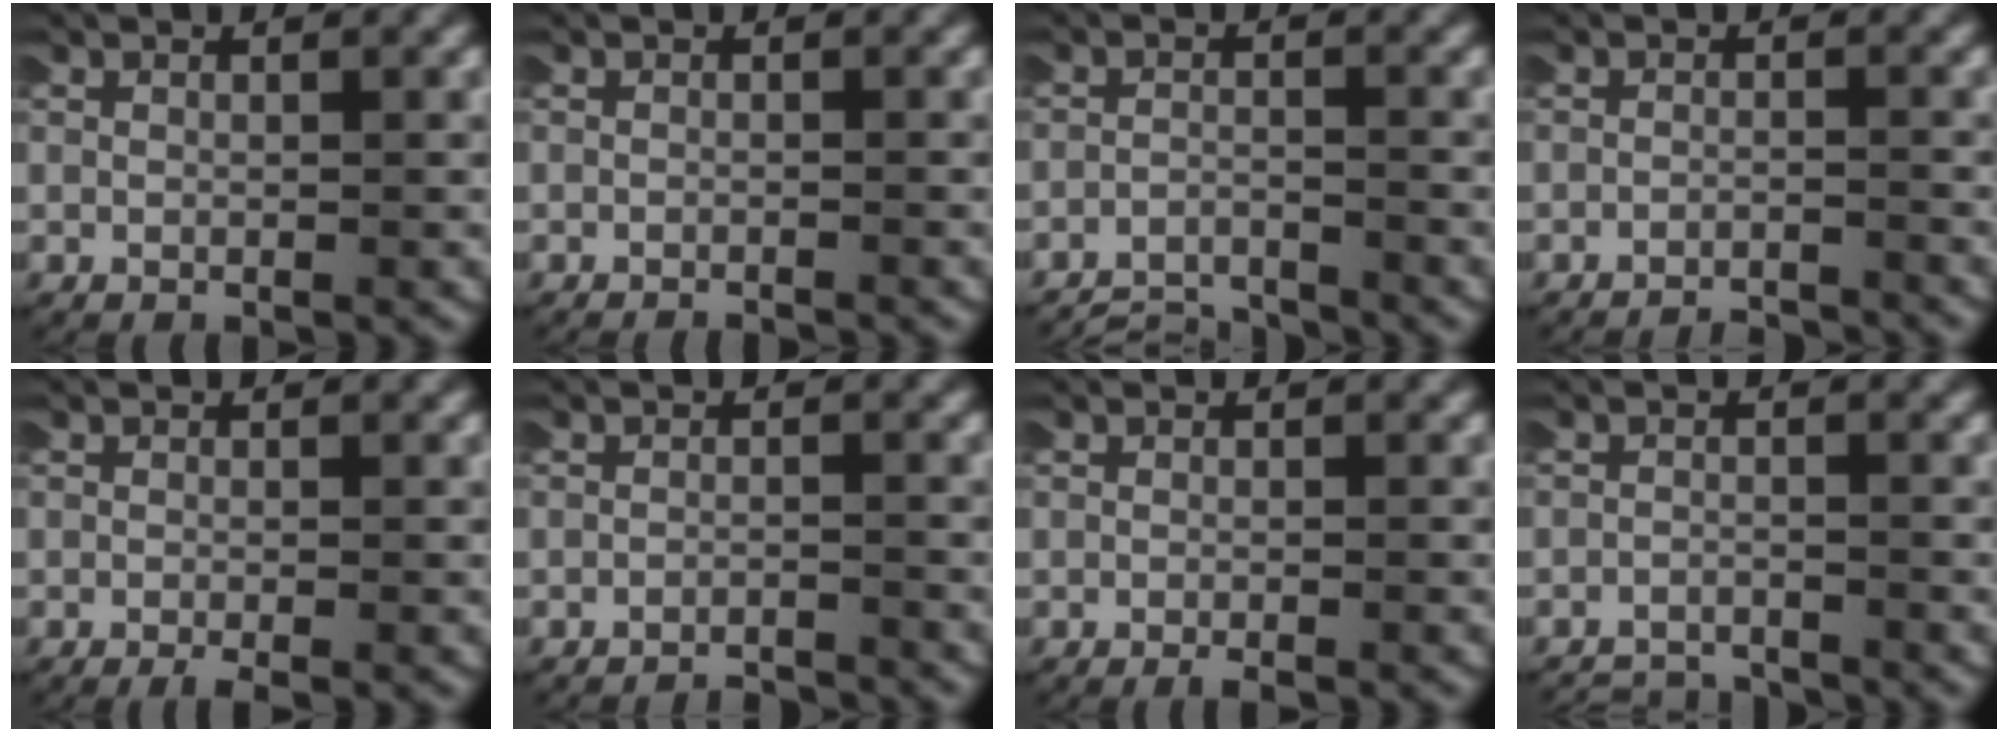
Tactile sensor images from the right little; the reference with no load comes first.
{"total": 1.7, "force": [-1.7, 0.1, 0.0], "torque": [-0.002, -0.006, -0.024]}
{"total": 4.7, "force": [-4.6, 0.8, 0.5], "torque": [-0.011, -0.021, -0.072]}
{"total": 4.3, "force": [-4.3, 0.5, 0.0], "torque": [0.001, -0.016, -0.065]}
{"total": 1.4, "force": [-1.2, 0.2, 0.8], "torque": [-0.015, -0.006, -0.016]}
{"total": 3.8, "force": [-3.8, 0.4, -0.1], "torque": [0.001, -0.015, -0.057]}
{"total": 1.0, "force": [-0.9, 0.0, 0.4], "torque": [-0.010, -0.005, -0.013]}
{"total": 3.6, "force": [-3.5, 0.4, 0.2], "torque": [-0.007, -0.016, -0.056]}